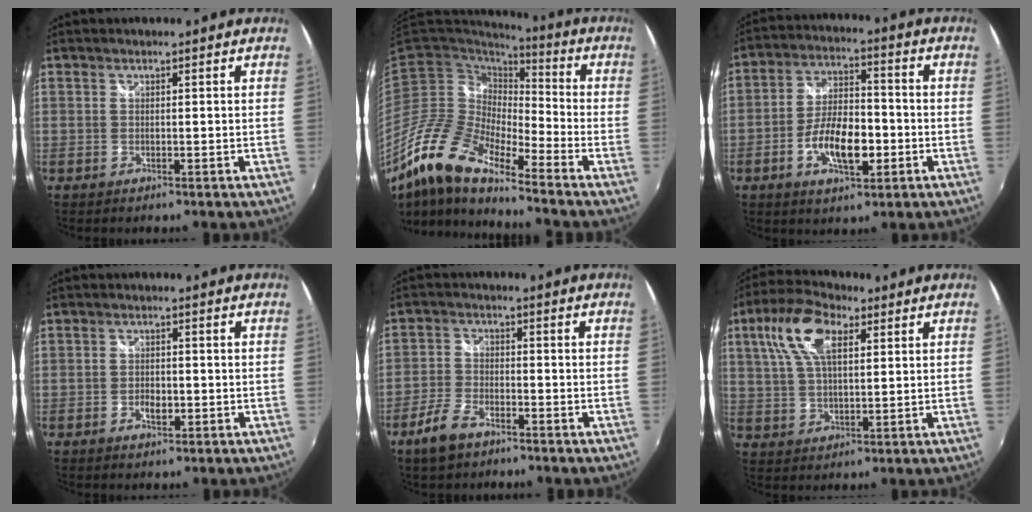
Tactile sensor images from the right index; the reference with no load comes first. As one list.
[{"total": 15.9, "force": [-11.7, 4.1, 9.9], "torque": [-0.179, -0.013, -0.239]}, {"total": 11.0, "force": [-3.5, 5.0, 9.2], "torque": [-0.180, 0.003, -0.058]}, {"total": 2.7, "force": [-0.9, 1.7, 1.8], "torque": [-0.033, -0.002, -0.016]}, {"total": 6.4, "force": [-4.4, 3.1, 3.5], "torque": [-0.088, 0.001, -0.086]}, {"total": 11.7, "force": [4.6, 5.6, 9.2], "torque": [-0.185, 0.028, 0.083]}]